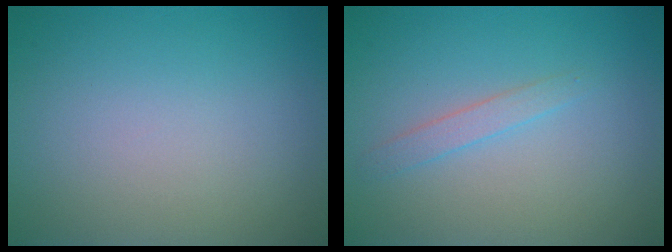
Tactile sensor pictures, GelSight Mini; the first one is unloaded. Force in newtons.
{"total": 1.3, "press": 1.3, "slide": 0.0}